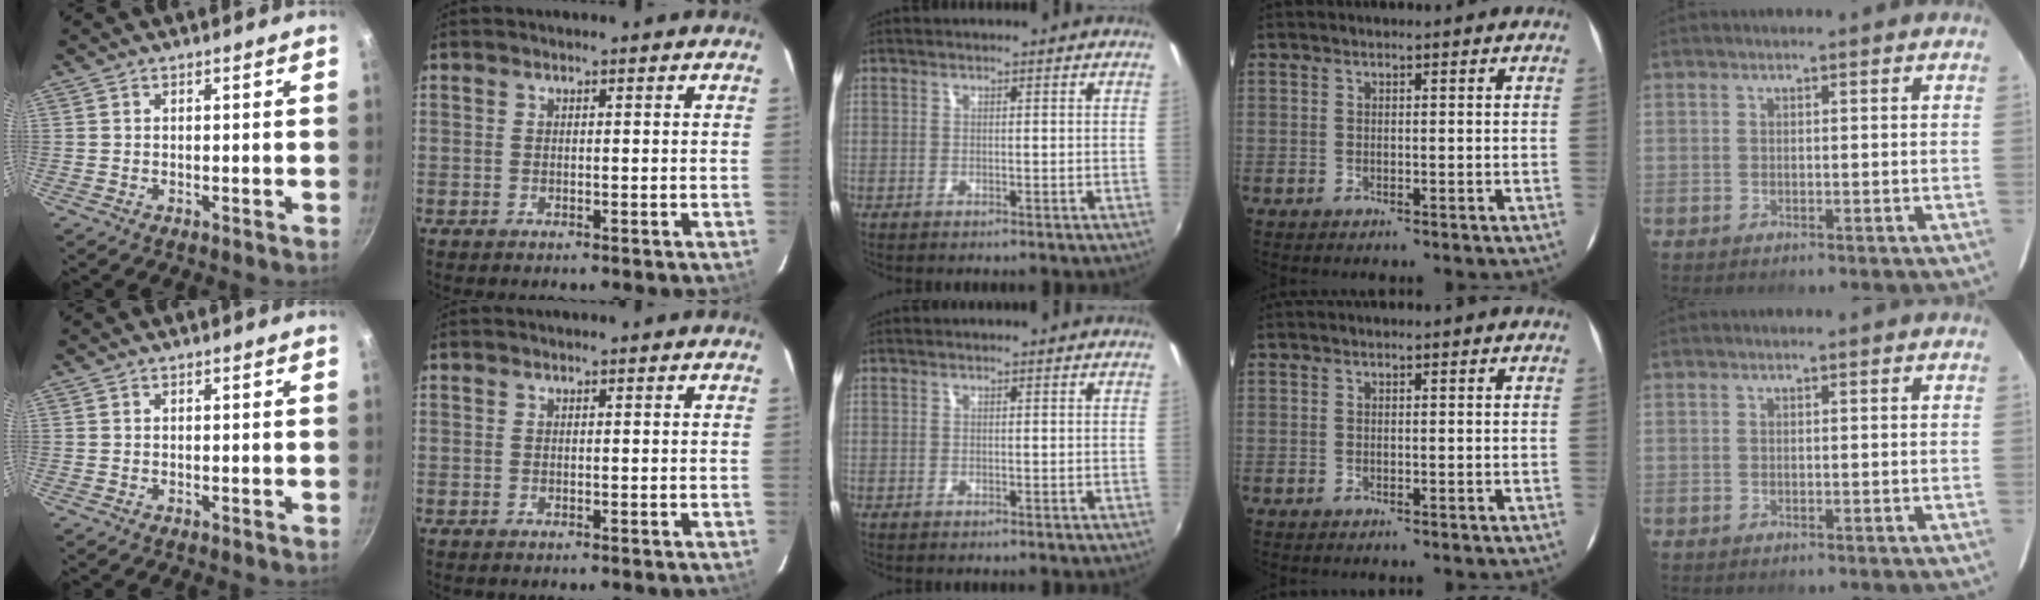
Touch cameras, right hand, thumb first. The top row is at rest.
{}